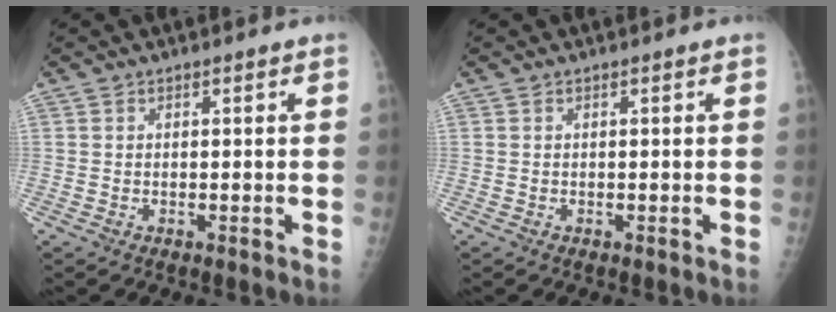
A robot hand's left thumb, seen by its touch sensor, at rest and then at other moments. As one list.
[{"total": 0.0}]